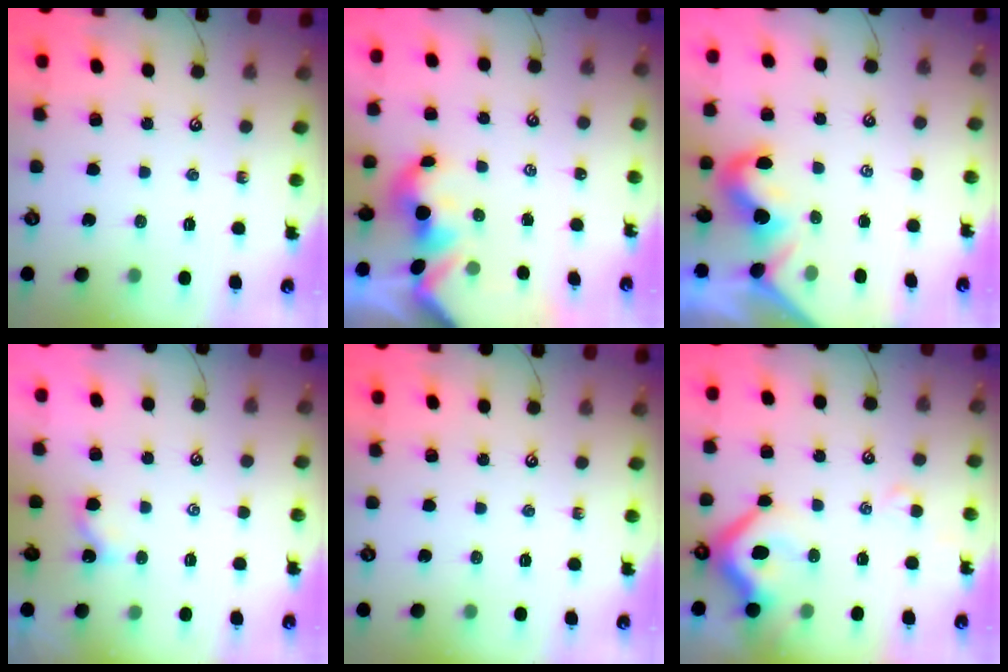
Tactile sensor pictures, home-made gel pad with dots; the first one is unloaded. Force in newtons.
{"total": 1.7, "press": 1.6, "slide": 0.2}
{"total": 2.3, "press": 2.2, "slide": 0.7}
{"total": 3.2, "press": 3.2, "slide": 0.0}
{"total": 0.0}
{"total": 7.1, "press": 7.0, "slide": 1.5}